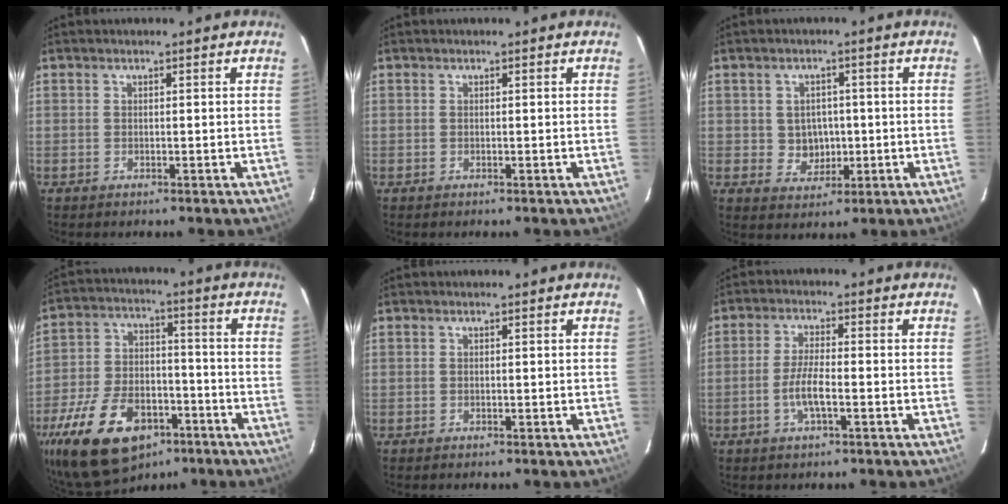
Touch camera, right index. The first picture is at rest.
{"total": 0.0}
{"total": 4.8, "force": [-0.1, 4.6, 1.5], "torque": [-0.032, 0.008, 0.010]}
{"total": 20.8, "force": [-12.2, 12.3, 11.4], "torque": [-0.250, 0.005, -0.189]}
{"total": 0.0}
{"total": 5.0, "force": [-1.9, 1.0, 4.5], "torque": [-0.093, -0.002, -0.037]}